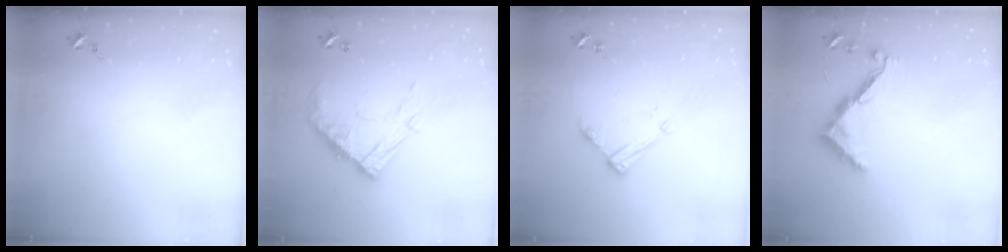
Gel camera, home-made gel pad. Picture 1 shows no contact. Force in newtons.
{"total": 12.5, "press": 12.5, "slide": 1.0}
{"total": 11.0, "press": 11.0, "slide": 0.8}
{"total": 9.7, "press": 9.7, "slide": 0.3}